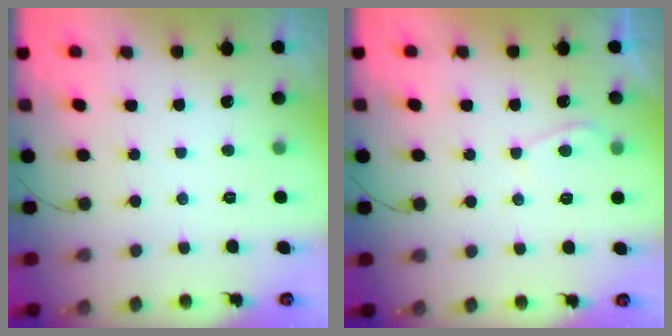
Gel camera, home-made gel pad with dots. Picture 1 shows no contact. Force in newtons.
{"total": 3.3, "press": 3.2, "slide": 0.4}